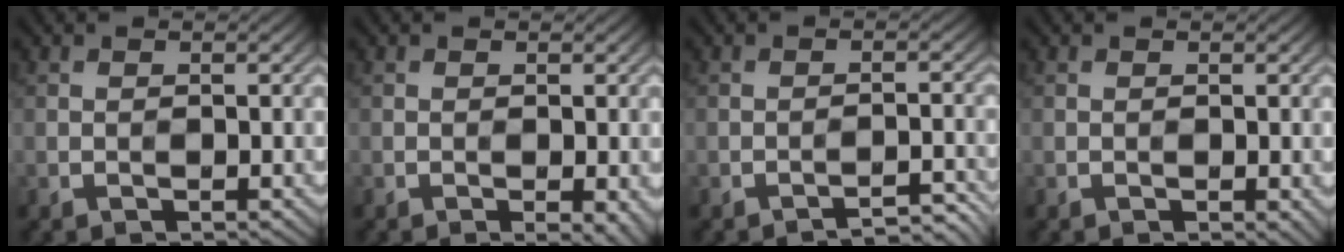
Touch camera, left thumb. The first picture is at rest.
{"total": 1.9, "force": [-0.5, 0.4, 1.8], "torque": [-0.025, -0.004, -0.005]}
{"total": 3.3, "force": [-2.9, 0.2, 1.4], "torque": [-0.022, 0.017, -0.042]}
{"total": 0.6, "force": [0.2, 0.2, 0.5], "torque": [-0.008, -0.003, 0.003]}